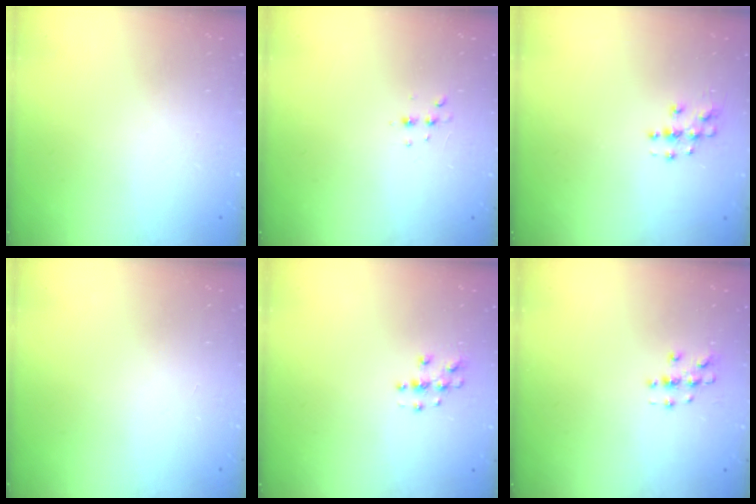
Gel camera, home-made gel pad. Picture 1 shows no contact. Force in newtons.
{"total": 3.5, "press": 3.4, "slide": 0.5}
{"total": 3.9, "press": 3.9, "slide": 0.3}
{"total": 0.0}
{"total": 3.8, "press": 3.8, "slide": 0.5}
{"total": 2.9, "press": 2.9, "slide": 0.3}